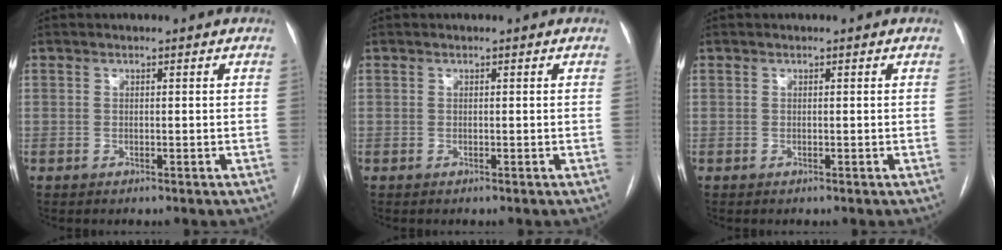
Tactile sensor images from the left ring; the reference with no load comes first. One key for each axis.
{"total": 0.0}
{"total": 0.0}